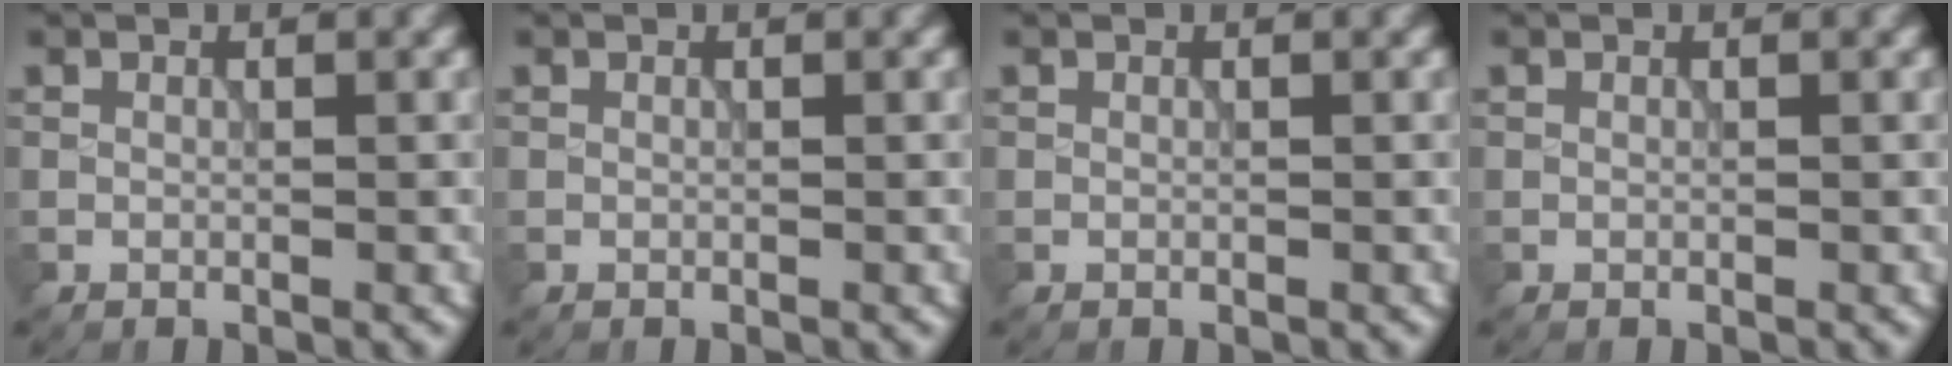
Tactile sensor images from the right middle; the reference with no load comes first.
{"total": 0.0}
{"total": 0.0}
{"total": 0.0}